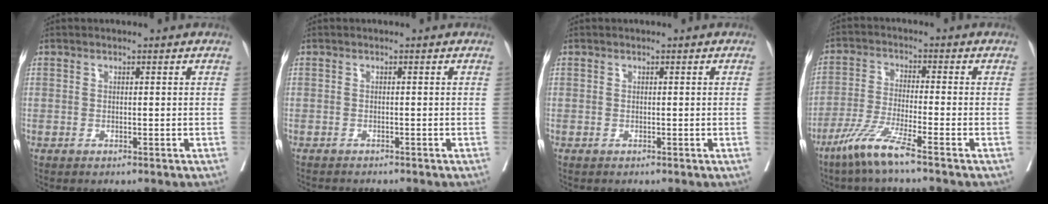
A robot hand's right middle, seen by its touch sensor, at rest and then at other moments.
{"total": 3.0, "force": [-2.8, 0.5, 1.1], "torque": [-0.016, -0.005, -0.037]}
{"total": 0.0}
{"total": 7.2, "force": [-5.0, -0.6, 5.2], "torque": [-0.107, -0.022, -0.105]}